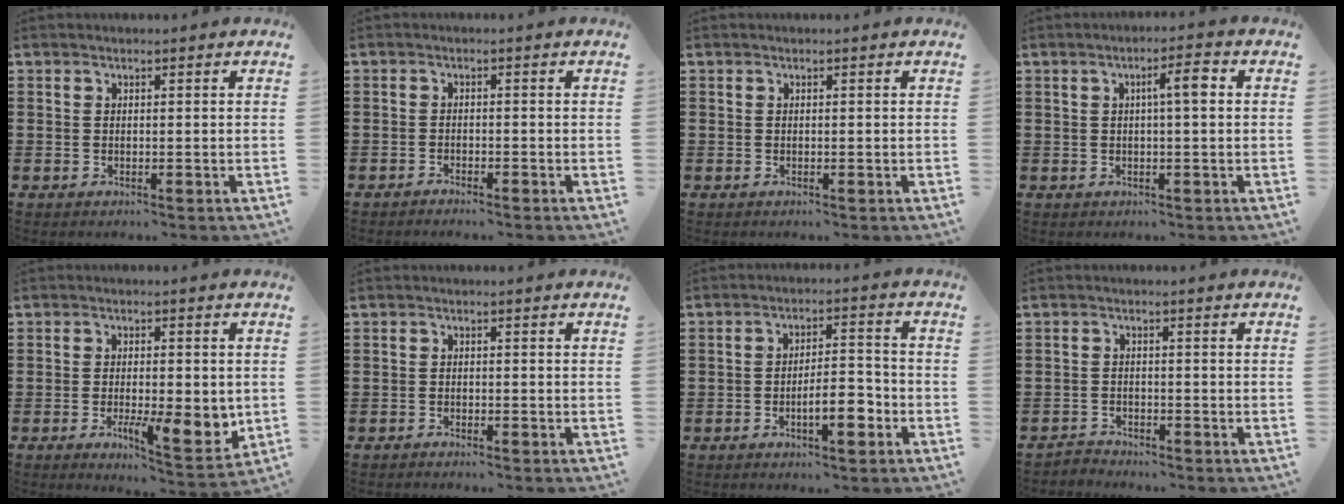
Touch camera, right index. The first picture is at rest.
{"total": 1.2, "force": [-1.2, 0.1, 0.1], "torque": [-0.005, 0.003, -0.024]}
{"total": 0.0}
{"total": 3.6, "force": [0.6, 0.5, 3.5], "torque": [-0.059, 0.004, 0.004]}
{"total": 7.9, "force": [-1.8, 2.6, 7.2], "torque": [-0.105, -0.017, -0.029]}
{"total": 0.9, "force": [-0.9, 0.1, 0.1], "torque": [-0.003, 0.001, -0.019]}
{"total": 6.4, "force": [-2.7, 2.2, 5.4], "torque": [-0.079, 0.005, -0.049]}
{"total": 1.9, "force": [-1.8, 0.3, -0.1], "torque": [-0.005, 0.003, -0.041]}